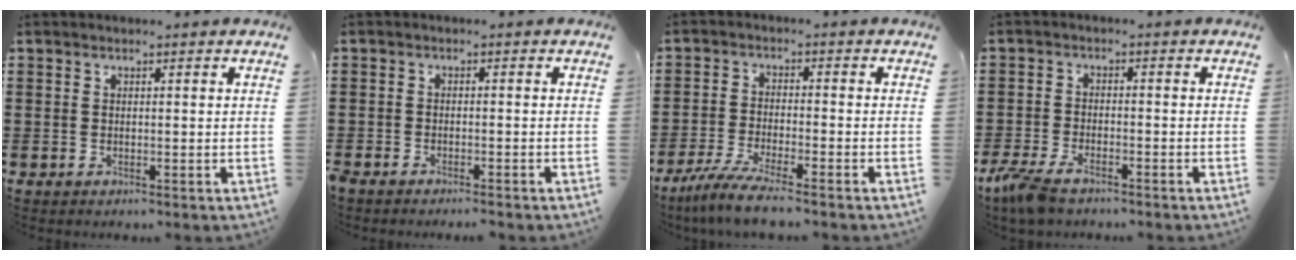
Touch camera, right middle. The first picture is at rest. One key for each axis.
{"total": 1.6, "fx": -1.5, "fy": 0.0, "fz": 0.2, "tx": -0.007, "ty": 0.002, "tz": -0.031}
{"total": 5.4, "fx": -4.7, "fy": -0.4, "fz": 2.7, "tx": -0.073, "ty": -0.025, "tz": -0.093}
{"total": 4.2, "fx": -3.3, "fy": 1.1, "fz": 2.3, "tx": -0.074, "ty": -0.010, "tz": -0.073}